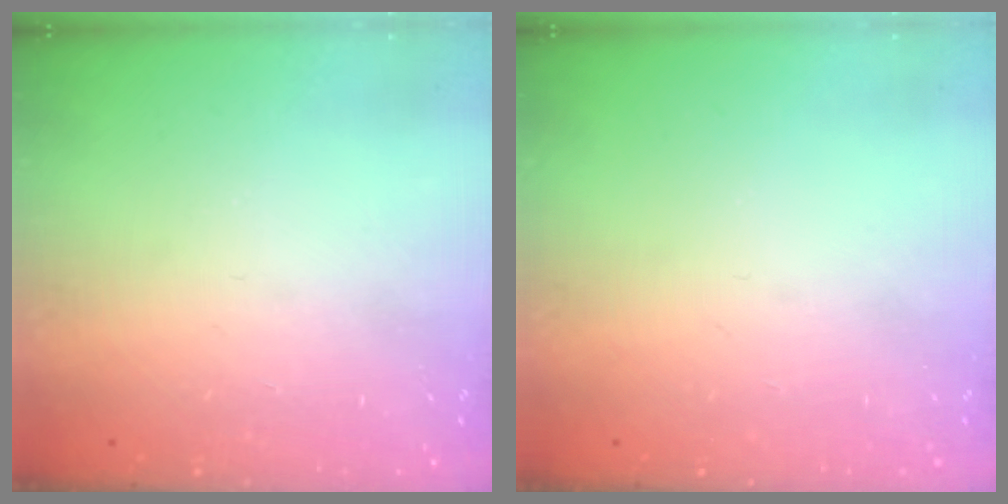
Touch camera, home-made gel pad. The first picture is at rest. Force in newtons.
{"total": 0.0}